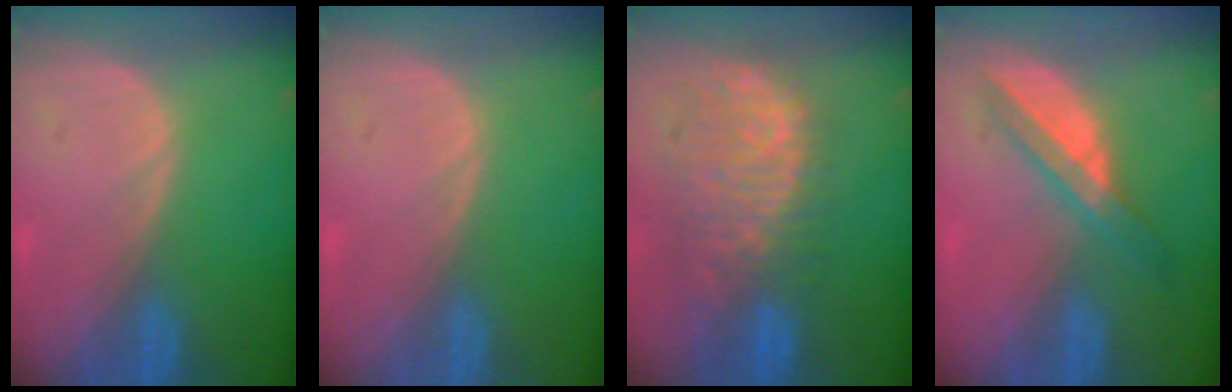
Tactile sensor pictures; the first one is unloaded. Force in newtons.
{"total": 0.0}
{"total": 11.2, "press": 9.6, "slide": 5.8}
{"total": 6.0, "press": 5.3, "slide": 2.8}